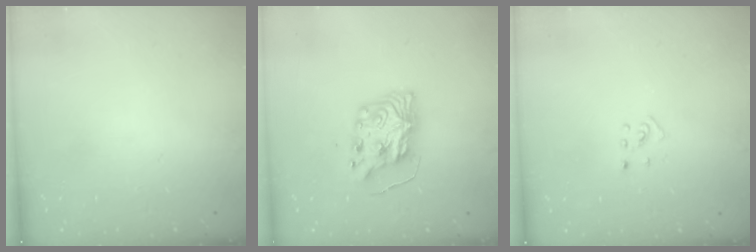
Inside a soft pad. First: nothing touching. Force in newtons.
{"total": 9.1, "press": 9.0, "slide": 0.6}
{"total": 2.7, "press": 2.6, "slide": 0.6}